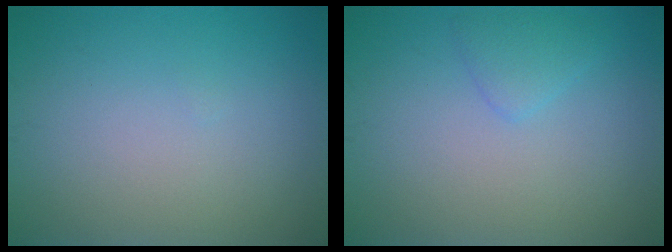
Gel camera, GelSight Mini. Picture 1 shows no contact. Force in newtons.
{"total": 1.5, "press": 1.5, "slide": 0.1}